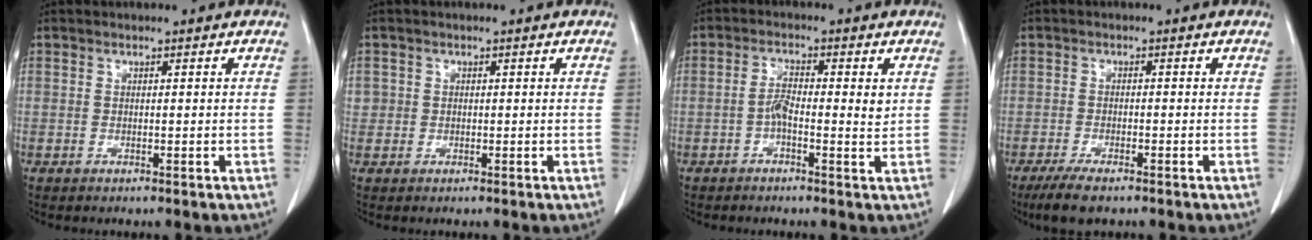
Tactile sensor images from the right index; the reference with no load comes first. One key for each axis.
{"total": 1.5, "fx": 0.2, "fy": 1.5, "fz": 0.2, "tx": 0.009, "ty": 0.005, "tz": 0.002}
{"total": 4.1, "fx": -0.1, "fy": 1.2, "fz": 4.0, "tx": -0.072, "ty": 0.006, "tz": -0.006}
{"total": 4.4, "fx": -3.2, "fy": 1.3, "fz": 2.8, "tx": -0.058, "ty": -0.008, "tz": -0.056}